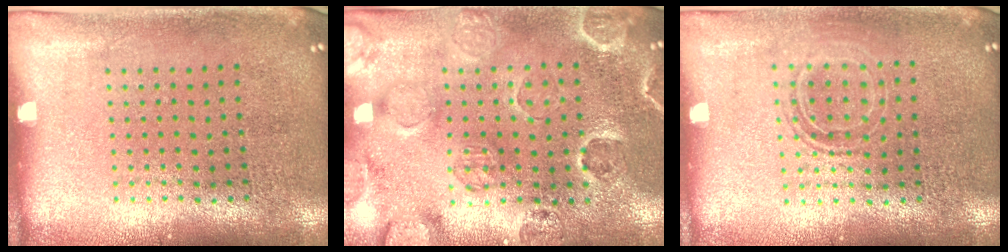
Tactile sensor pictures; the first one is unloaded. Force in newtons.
{"total": 2.5, "press": 2.3, "slide": 1.0}
{"total": 1.4, "press": 1.2, "slide": 0.8}